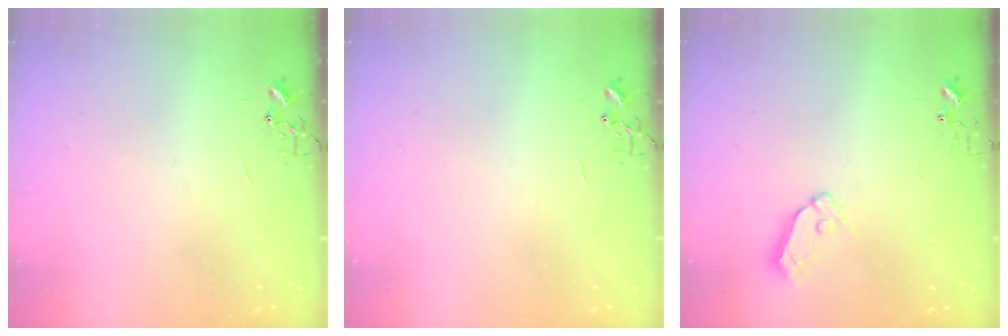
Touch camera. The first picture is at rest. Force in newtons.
{"total": 0.0}
{"total": 7.0, "press": 7.0, "slide": 0.6}